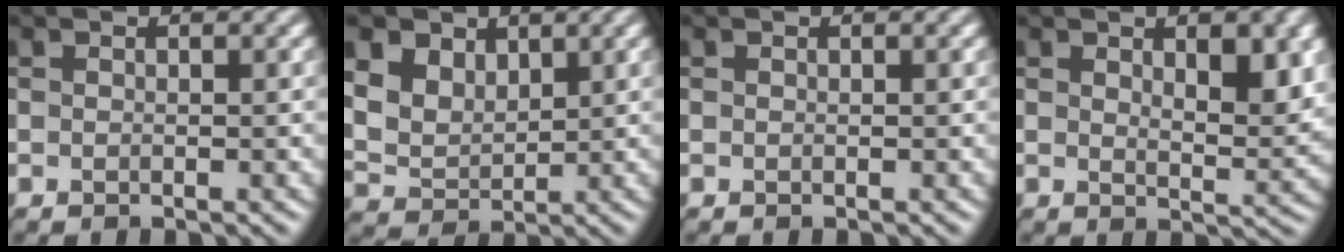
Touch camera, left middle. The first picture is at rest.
{"total": 7.3, "force": [3.8, 5.2, 3.6], "torque": [-0.112, 0.011, 0.068]}
{"total": 0.0}
{"total": 4.5, "force": [1.9, 1.7, 3.7], "torque": [-0.052, -0.006, 0.033]}